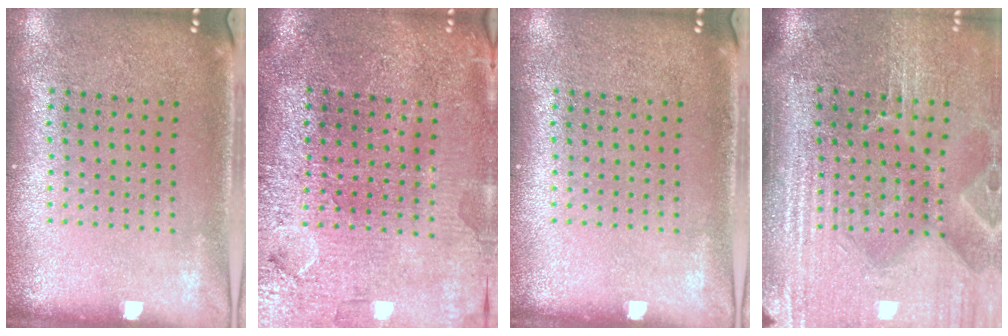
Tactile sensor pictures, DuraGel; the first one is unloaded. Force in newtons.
{"total": 3.6, "press": 3.4, "slide": 1.4}
{"total": 0.0}
{"total": 4.9, "press": 4.2, "slide": 2.6}